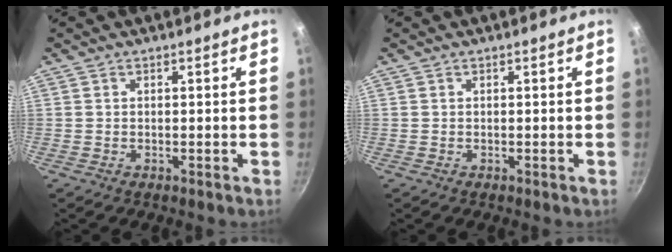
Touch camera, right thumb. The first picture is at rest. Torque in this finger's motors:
{"motor_torque": [-0.07, 0.07, -0.10, 0.09, 0.01]}